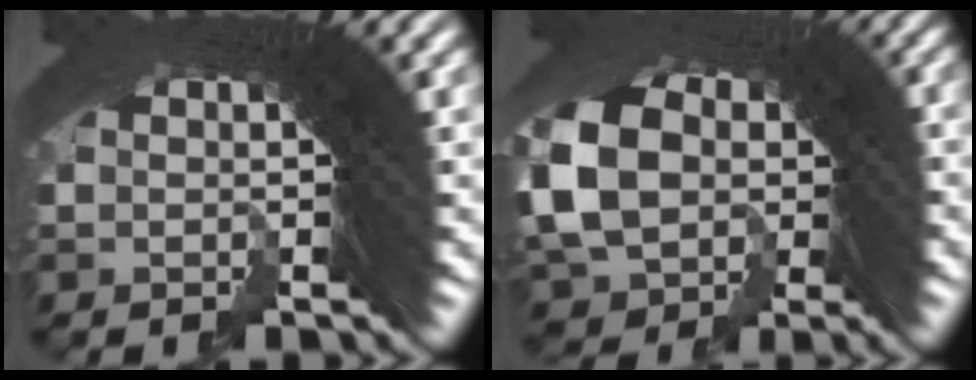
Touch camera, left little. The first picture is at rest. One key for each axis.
{"total": 8.8, "fx": 0.2, "fy": 6.9, "fz": 5.4, "tx": -0.129, "ty": -0.022, "tz": 0.016}